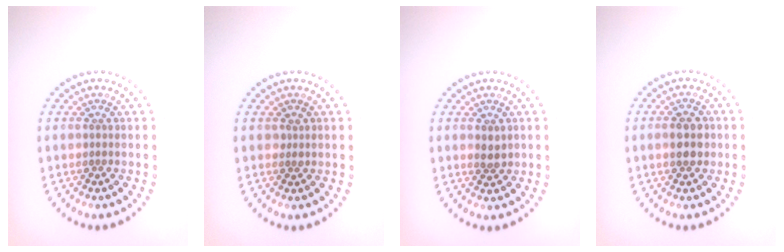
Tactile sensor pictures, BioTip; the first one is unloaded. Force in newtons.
{"total": 0.5, "press": 0.5, "slide": 0.1}
{"total": 1.4, "press": 1.4, "slide": 0.2}
{"total": 2.9, "press": 2.9, "slide": 0.0}